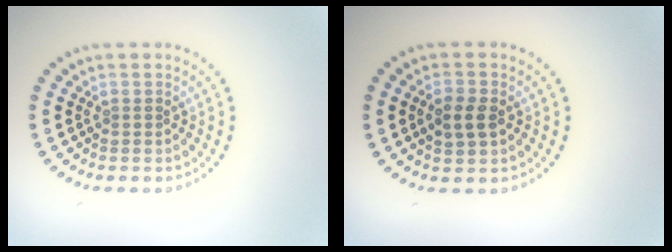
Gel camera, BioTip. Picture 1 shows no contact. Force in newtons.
{"total": 2.6, "press": 2.6, "slide": 0.1}